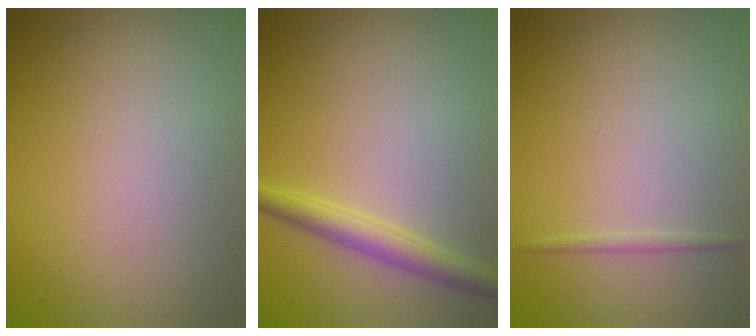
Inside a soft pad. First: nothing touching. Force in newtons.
{"total": 2.8, "press": 2.8, "slide": 0.1}
{"total": 0.6, "press": 0.6, "slide": 0.0}